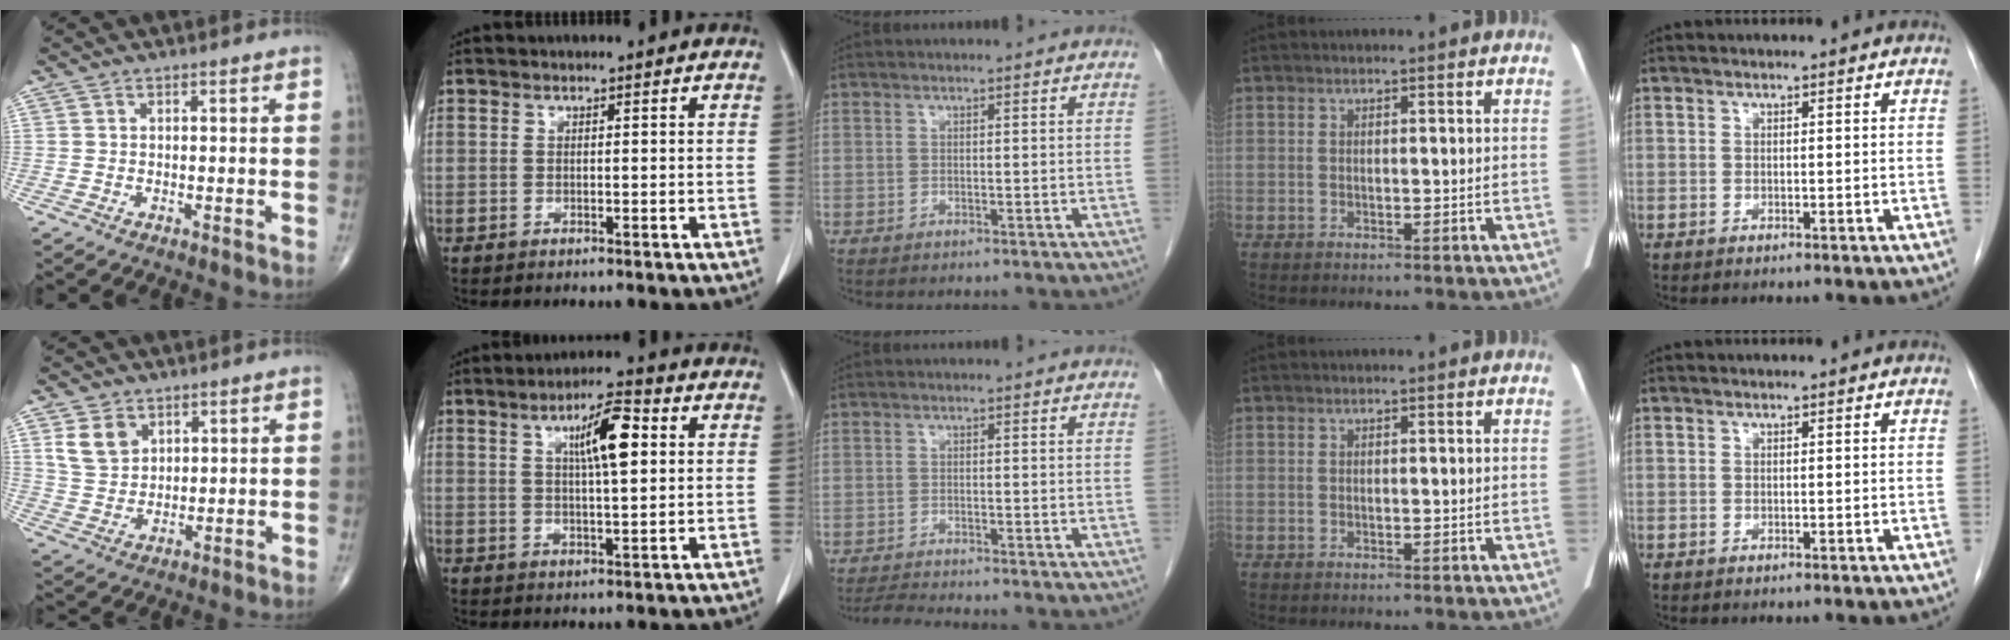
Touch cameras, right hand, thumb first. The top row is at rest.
{"thumb": {"total": 6.4, "force": [3.1, 4.6, 3.2], "torque": [-0.046, -0.014, 0.068]}, "index": {"total": 8.0, "force": [2.4, 1.2, 7.5], "torque": [-0.125, 0.011, 0.039]}, "middle": {"total": 2.6, "force": [-2.4, -1.0, 0.3], "torque": [-0.018, -0.018, -0.046]}}